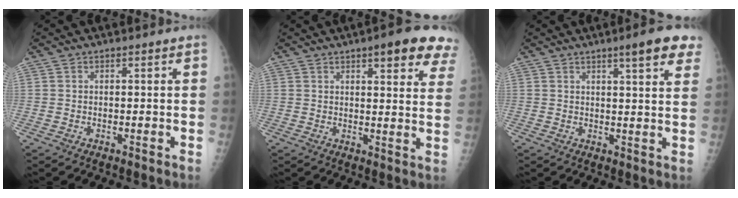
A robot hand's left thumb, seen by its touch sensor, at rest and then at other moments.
{"total": 13.4, "force": [8.4, 3.7, 9.7], "torque": [-0.090, -0.028, 0.089]}
{"total": 8.7, "force": [5.4, 1.3, 6.8], "torque": [-0.072, -0.018, 0.062]}